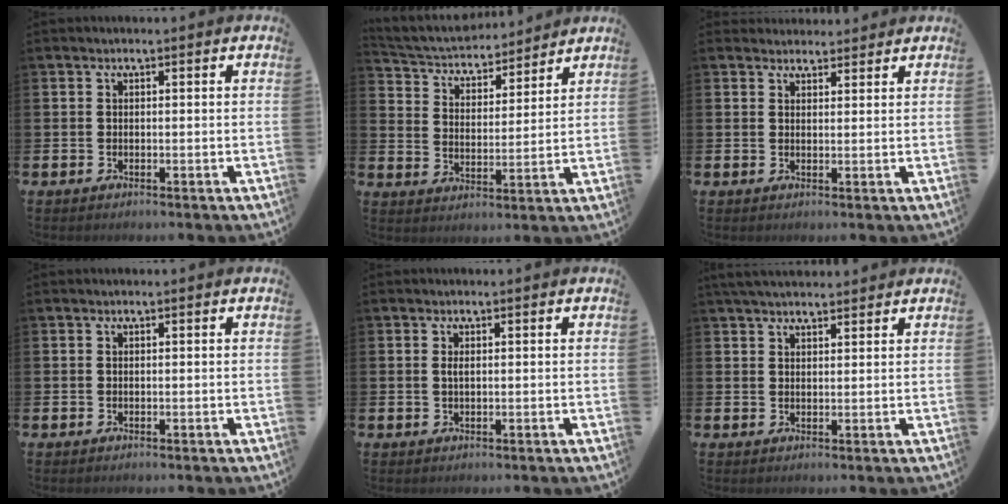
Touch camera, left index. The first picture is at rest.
{"total": 5.0, "force": [4.7, 1.7, 0.6], "torque": [-0.038, -0.038, 0.076]}
{"total": 2.6, "force": [2.5, 0.8, -0.2], "torque": [0.014, -0.012, 0.043]}
{"total": 0.0}
{"total": 1.1, "force": [0.3, 0.4, 0.9], "torque": [-0.016, 0.002, 0.003]}
{"total": 3.5, "force": [3.2, 0.8, 0.9], "torque": [-0.018, -0.008, 0.059]}